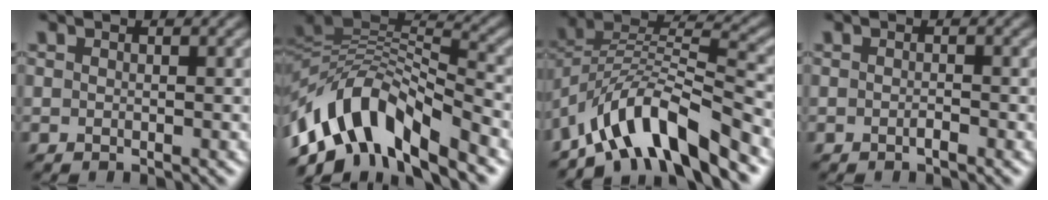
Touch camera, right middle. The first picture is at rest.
{"total": 10.0, "force": [-5.5, 4.3, 7.1], "torque": [-0.117, 0.017, -0.111]}
{"total": 10.0, "force": [-7.0, 2.7, 6.6], "torque": [-0.106, 0.008, -0.135]}
{"total": 0.7, "force": [-0.4, 0.1, 0.5], "torque": [-0.010, 0.001, -0.008]}